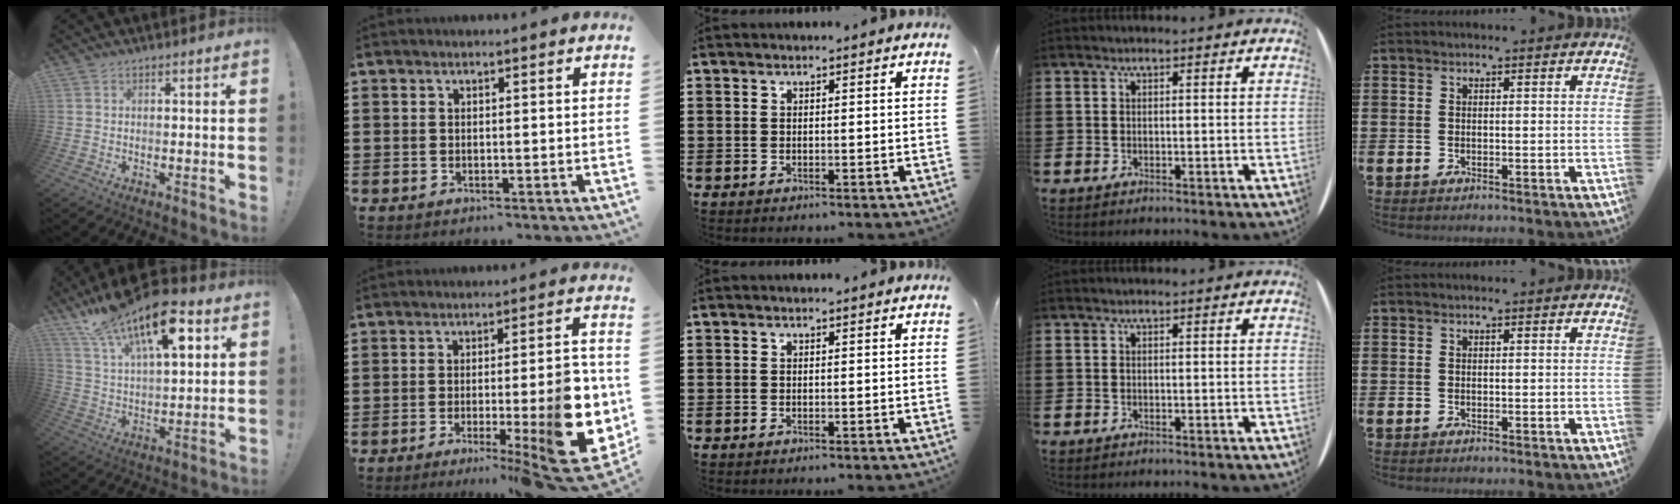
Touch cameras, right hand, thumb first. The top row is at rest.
{"thumb": {"total": 20.2, "force": [11.9, 8.1, 14.2], "torque": [-0.239, -0.066, 0.200]}, "index": {"total": 12.9, "force": [-3.7, 3.0, 12.0], "torque": [-0.167, -0.021, -0.057]}}